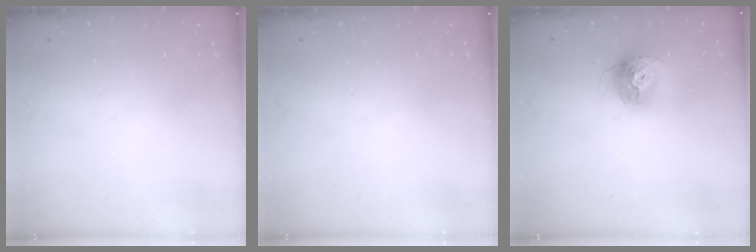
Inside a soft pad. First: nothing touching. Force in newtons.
{"total": 0.0}
{"total": 13.5, "press": 13.4, "slide": 1.2}